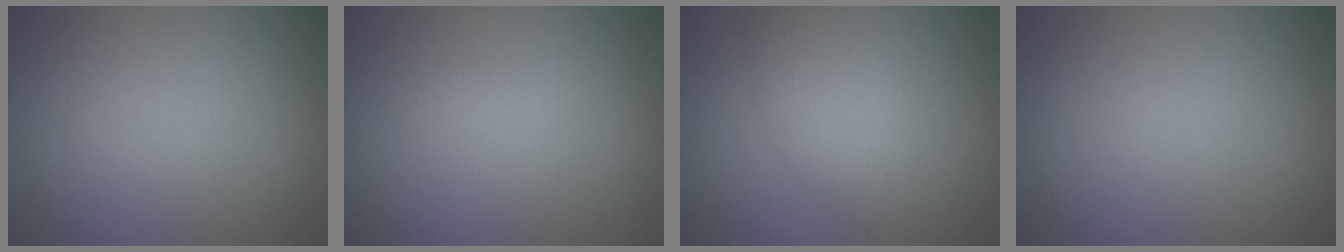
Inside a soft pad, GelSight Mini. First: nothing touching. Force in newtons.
{"total": 0.6, "press": 0.6, "slide": 0.1}
{"total": 3.3, "press": 3.3, "slide": 0.1}
{"total": 0.0}